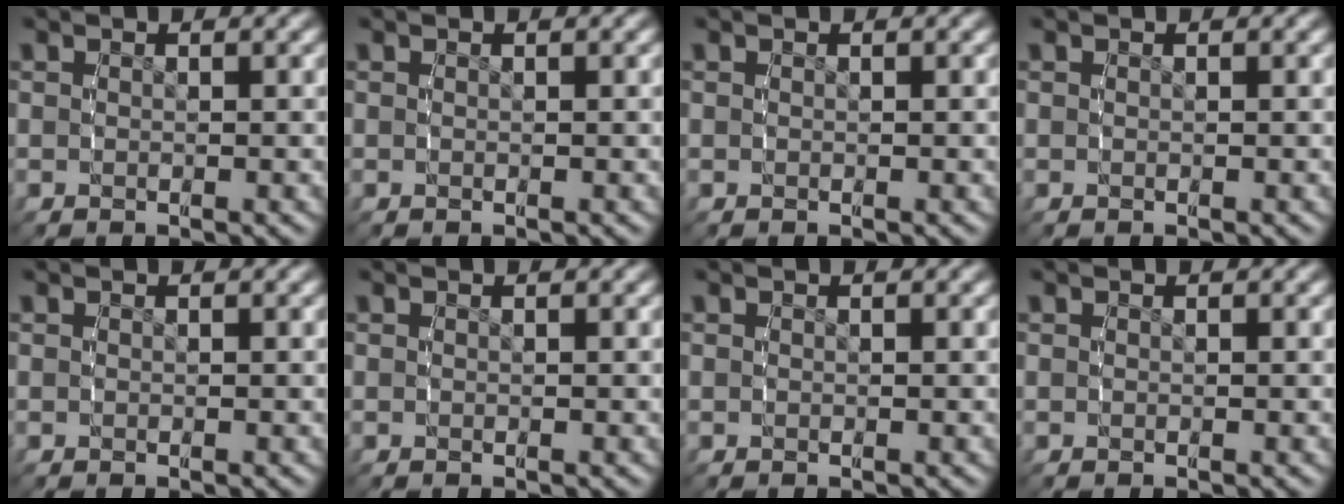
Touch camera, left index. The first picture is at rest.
{"total": 0.0}
{"total": 0.0}
{"total": 0.0}
{"total": 0.0}
{"total": 0.0}
{"total": 0.0}
{"total": 0.0}